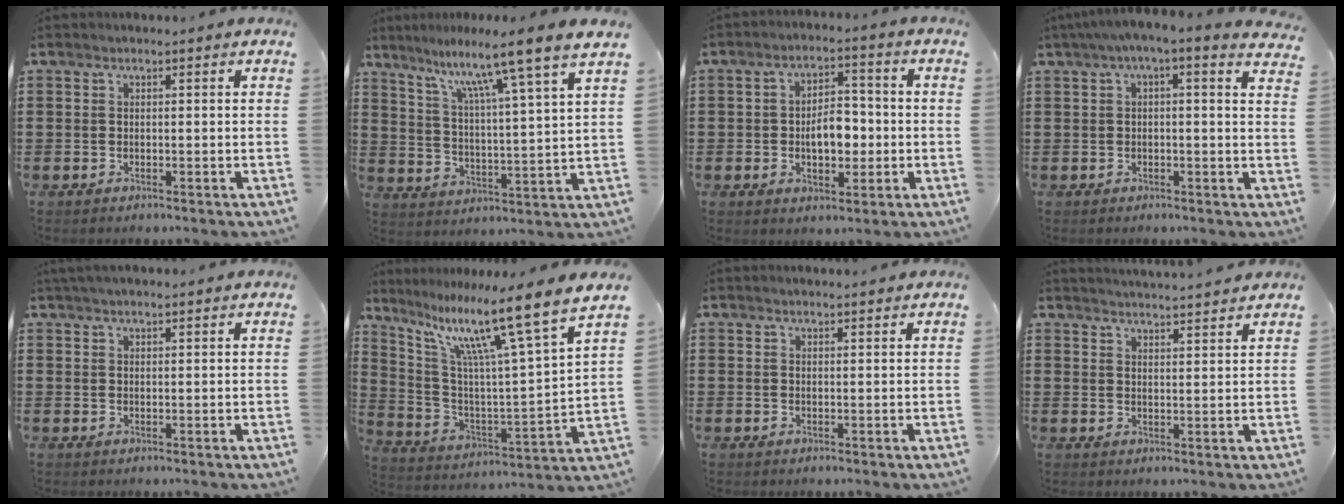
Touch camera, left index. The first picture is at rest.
{"total": 10.0, "force": [8.0, -1.2, 5.9], "torque": [-0.127, -0.053, 0.121]}
{"total": 6.2, "force": [-0.9, 3.6, 5.0], "torque": [-0.079, 0.005, -0.024]}
{"total": 2.5, "force": [0.6, 0.1, 2.5], "torque": [-0.046, -0.004, 0.007]}
{"total": 1.6, "force": [1.5, 0.2, 0.6], "torque": [-0.016, 0.002, 0.028]}
{"total": 13.7, "force": [9.4, 0.5, 10.0], "torque": [-0.204, -0.061, 0.140]}
{"total": 1.1, "force": [1.1, 0.0, 0.2], "torque": [-0.005, 0.000, 0.021]}
{"total": 3.1, "force": [3.0, -0.5, -0.1], "torque": [-0.009, -0.018, 0.054]}